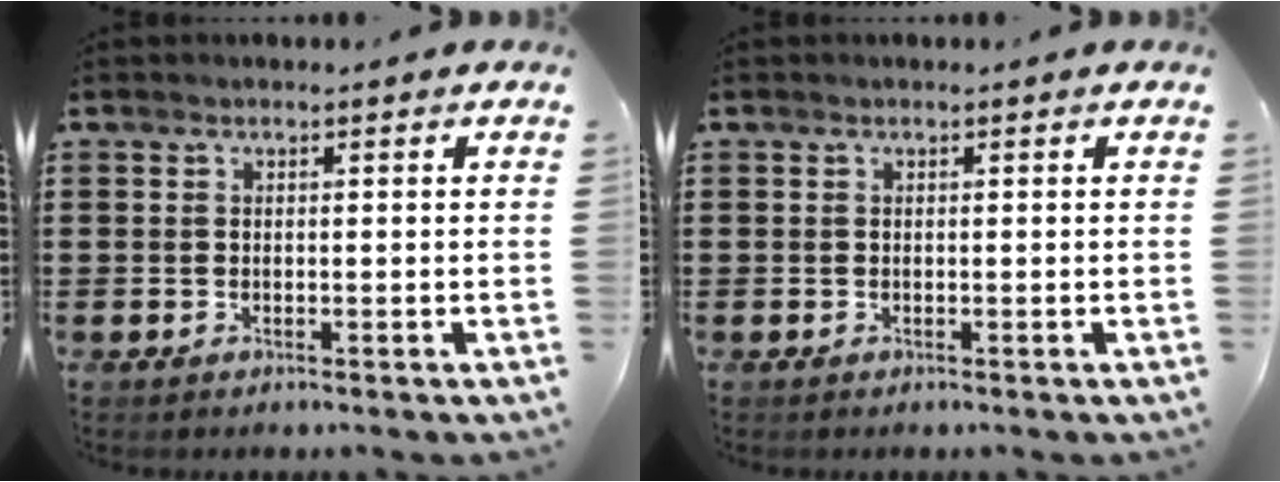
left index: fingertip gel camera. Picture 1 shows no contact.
{"total": 0.0}